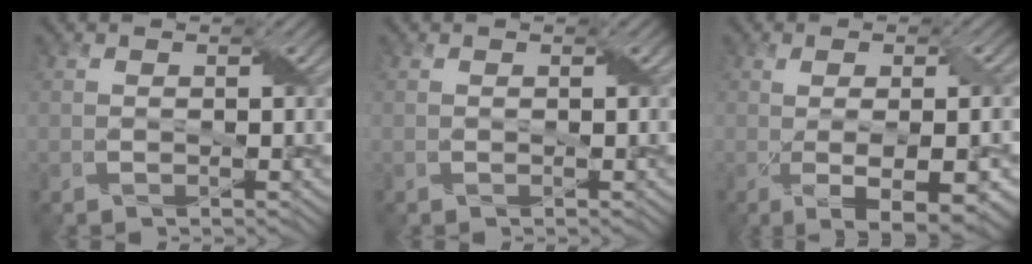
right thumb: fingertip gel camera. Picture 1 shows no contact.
{"total": 0.0}
{"total": 7.3, "force": [-1.3, 2.1, 6.9], "torque": [-0.106, -0.011, -0.004]}